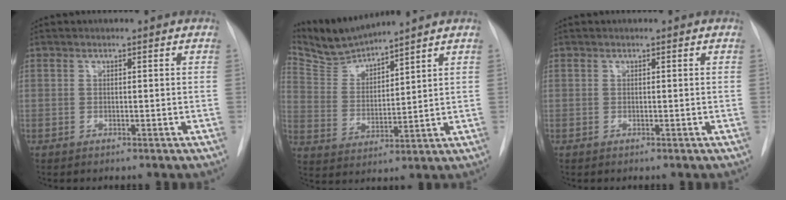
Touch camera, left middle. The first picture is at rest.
{"total": 7.8, "force": [7.7, -0.3, 1.0], "torque": [-0.040, 0.006, 0.168]}
{"total": 0.0}